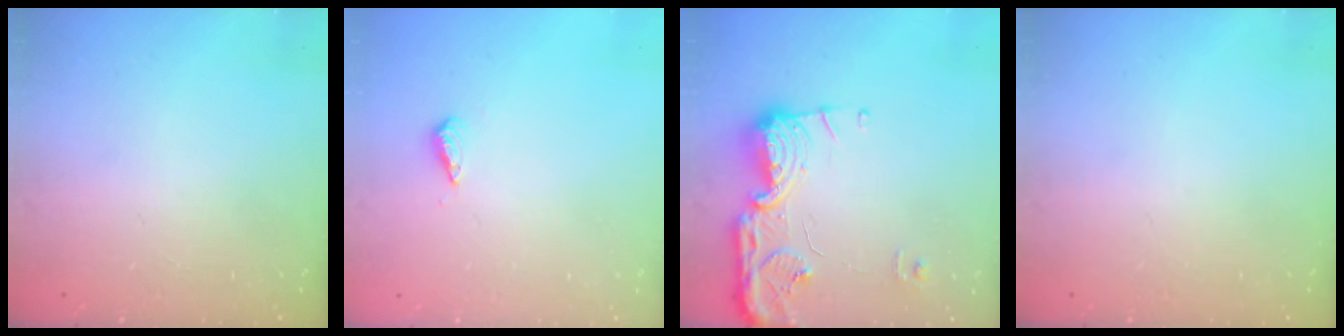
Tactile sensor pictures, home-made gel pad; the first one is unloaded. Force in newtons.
{"total": 4.2, "press": 4.1, "slide": 1.0}
{"total": 15.0, "press": 14.9, "slide": 0.8}
{"total": 0.0}